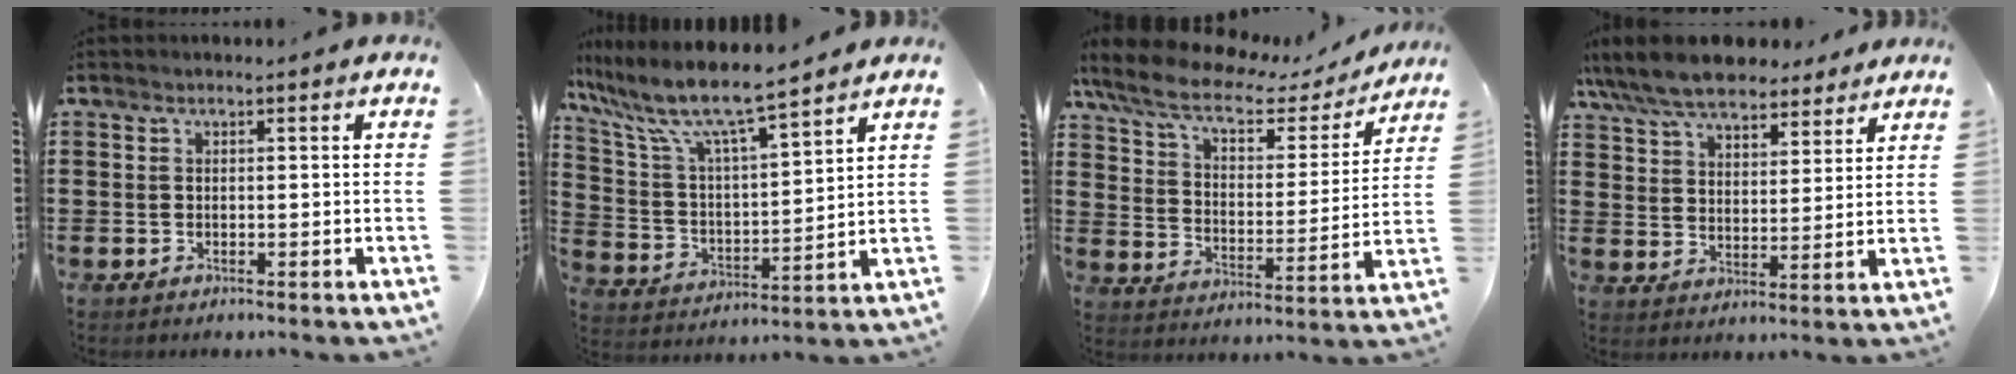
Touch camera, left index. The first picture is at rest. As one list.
[{"total": 8.5, "force": [7.3, 0.6, 4.3], "torque": [-0.116, -0.046, 0.121]}, {"total": 9.5, "force": [7.0, 3.3, 5.5], "torque": [-0.131, -0.029, 0.120]}, {"total": 9.2, "force": [8.2, 2.5, 3.3], "torque": [-0.098, -0.023, 0.153]}]